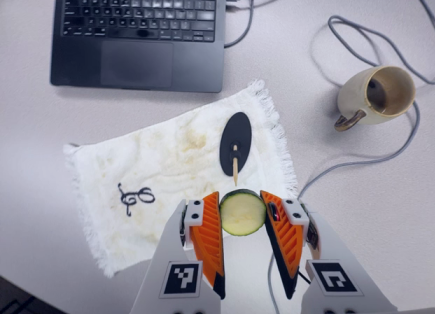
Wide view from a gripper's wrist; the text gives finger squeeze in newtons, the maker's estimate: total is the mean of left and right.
{"total": 10.2, "left": 10.1, "right": 10.2}